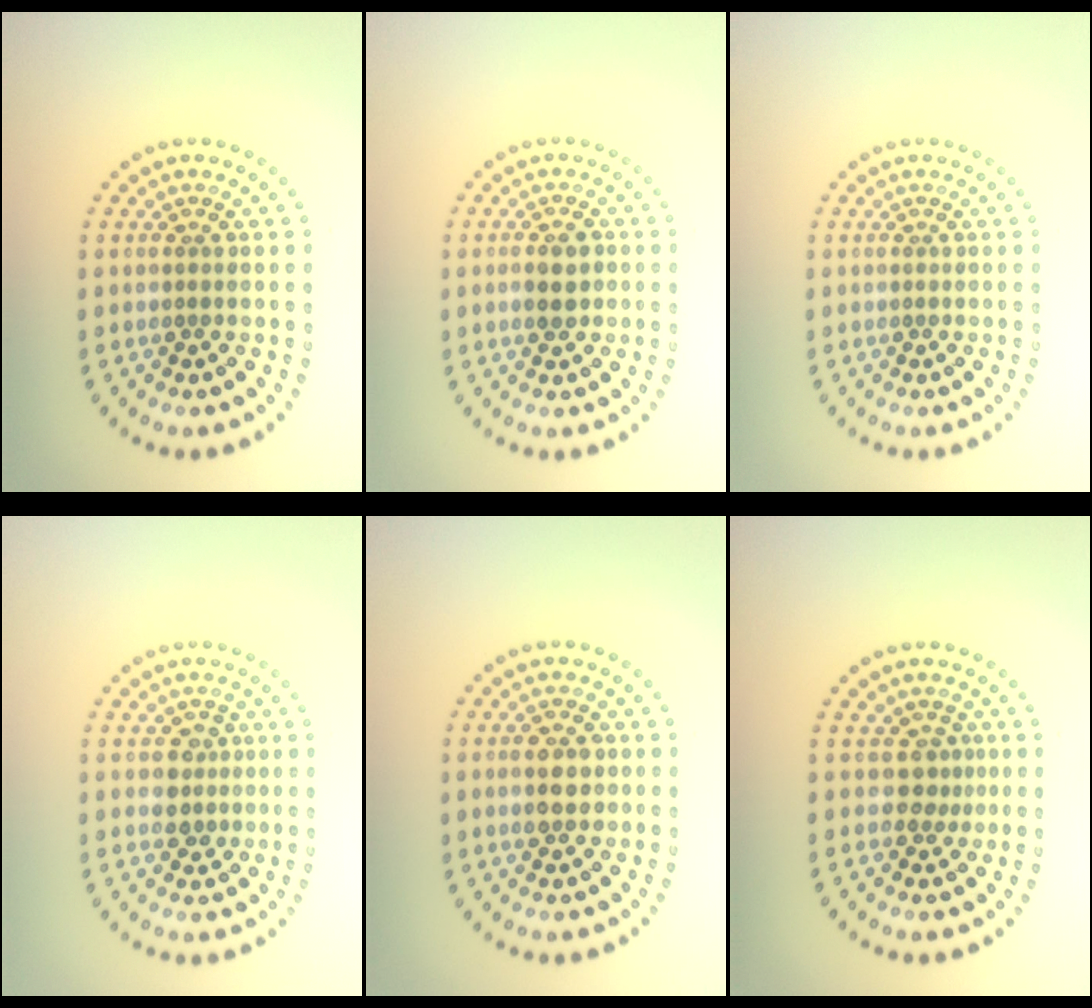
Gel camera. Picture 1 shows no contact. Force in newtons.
{"total": 2.2, "press": 2.2, "slide": 0.0}
{"total": 0.0}
{"total": 2.4, "press": 2.2, "slide": 0.9}
{"total": 2.9, "press": 2.9, "slide": 0.1}
{"total": 1.9, "press": 1.4, "slide": 1.3}